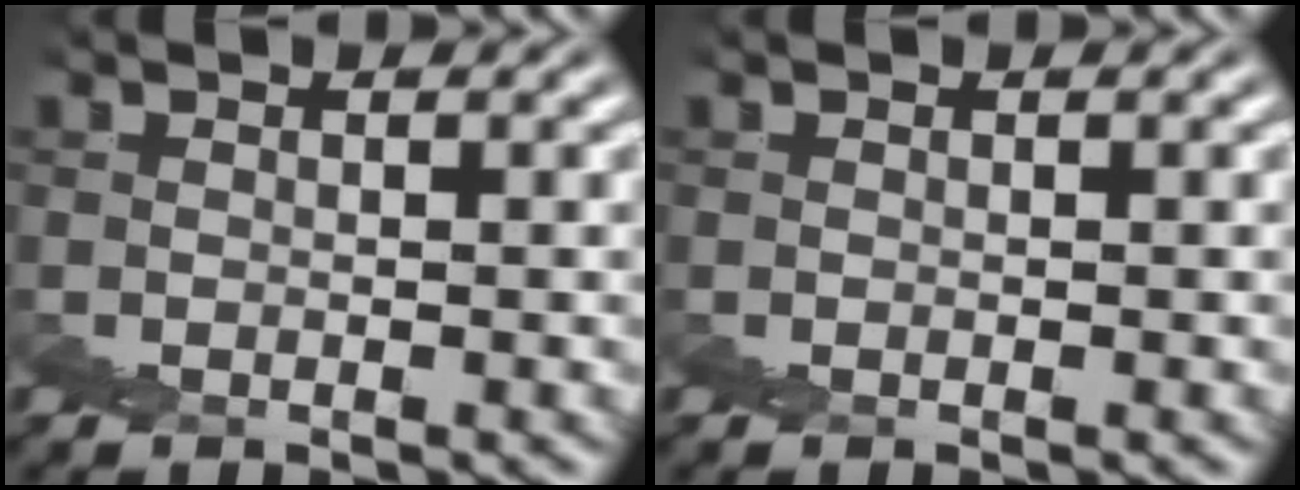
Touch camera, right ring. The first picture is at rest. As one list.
[{"total": 0.0}]